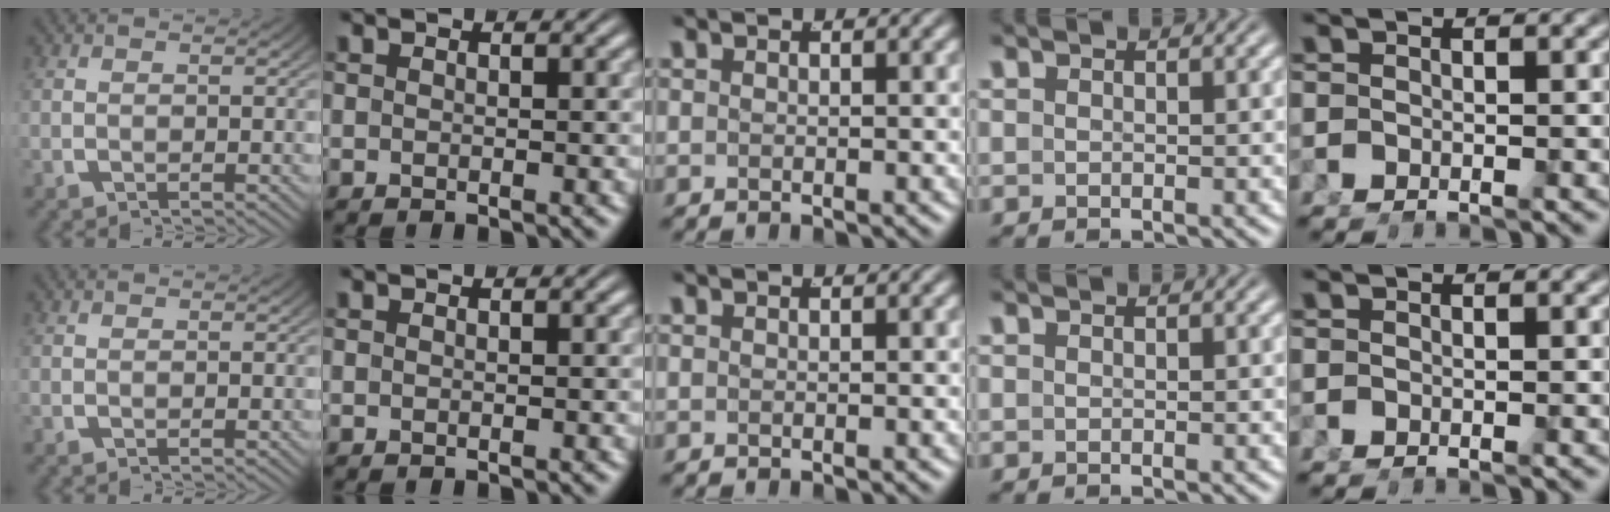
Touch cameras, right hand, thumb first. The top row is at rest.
{}